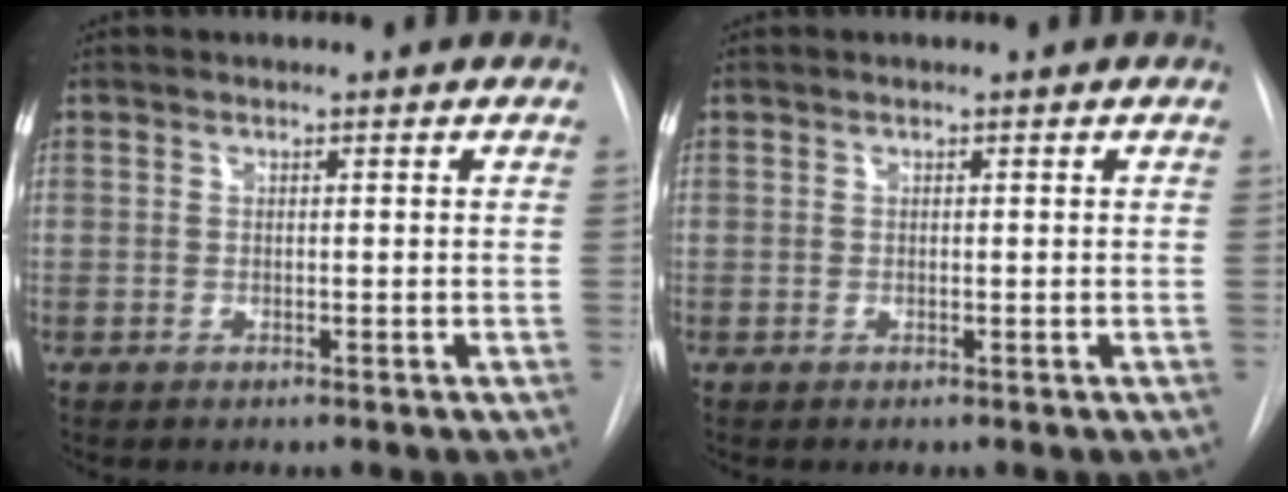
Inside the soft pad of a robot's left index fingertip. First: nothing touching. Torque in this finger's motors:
{"motor_torque": [0.02, 0.01, 0.00, 0.00]}